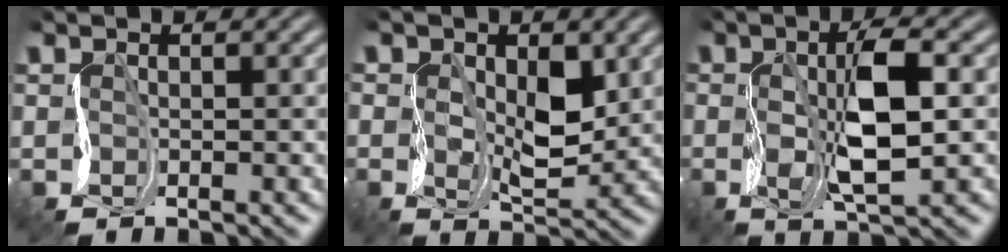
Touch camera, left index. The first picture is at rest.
{"total": 3.3, "force": [0.2, 2.1, 2.6], "torque": [-0.069, -0.012, 0.016]}
{"total": 4.8, "force": [0.0, 1.1, 4.7], "torque": [-0.108, -0.002, 0.003]}